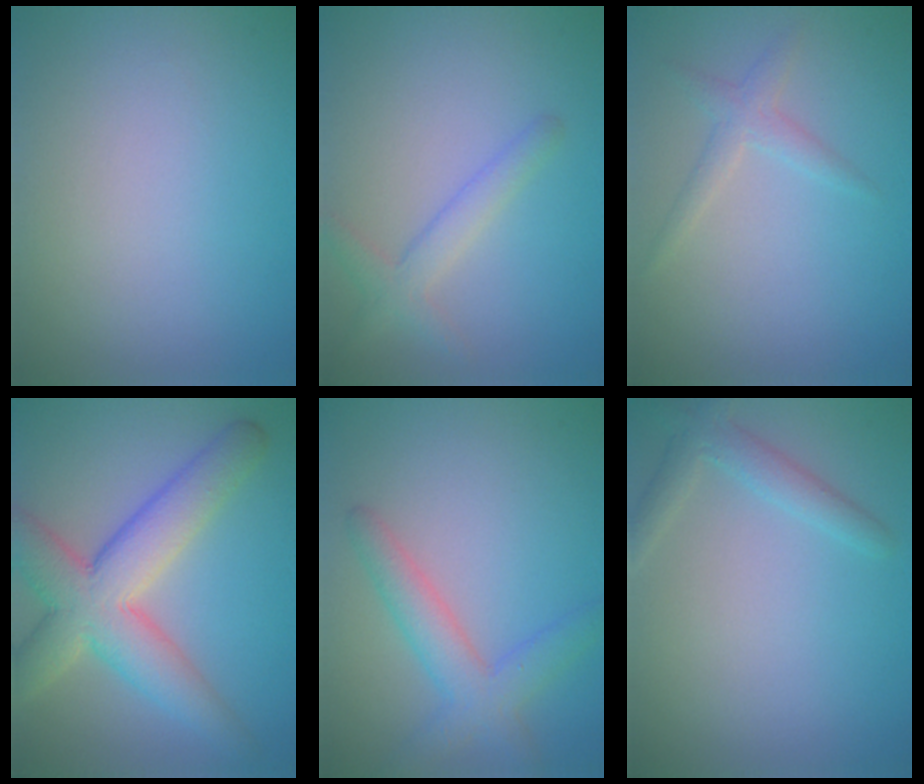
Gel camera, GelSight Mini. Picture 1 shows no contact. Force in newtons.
{"total": 2.4, "press": 2.4, "slide": 0.1}
{"total": 1.7, "press": 1.7, "slide": 0.1}
{"total": 8.1, "press": 8.1, "slide": 0.6}
{"total": 3.9, "press": 3.9, "slide": 0.2}
{"total": 2.3, "press": 2.3, "slide": 0.1}